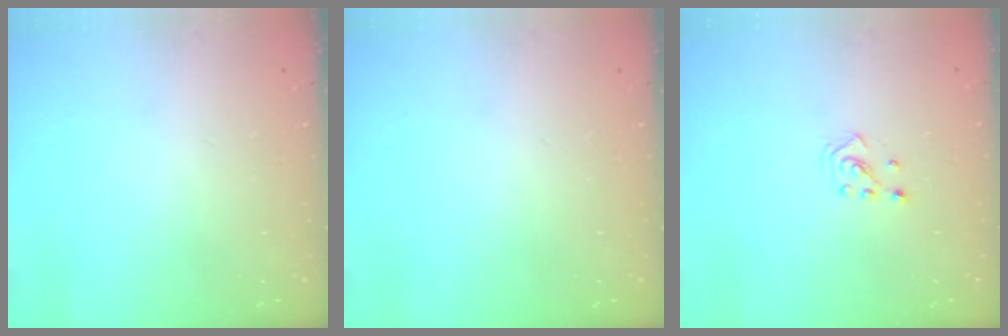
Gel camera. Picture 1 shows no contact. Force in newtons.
{"total": 0.0}
{"total": 2.1, "press": 1.9, "slide": 0.8}